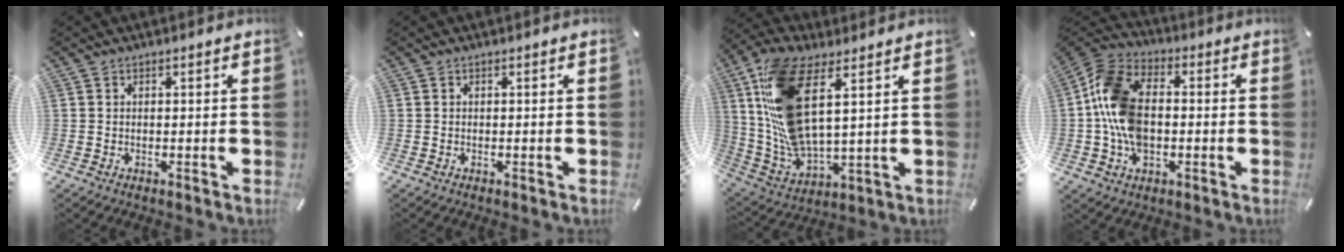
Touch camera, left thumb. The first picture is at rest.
{"total": 0.0}
{"total": 15.8, "force": [5.9, 6.6, 13.1], "torque": [-0.294, -0.029, 0.101]}
{"total": 14.6, "force": [-1.8, 10.2, 10.3], "torque": [-0.237, 0.013, -0.034]}